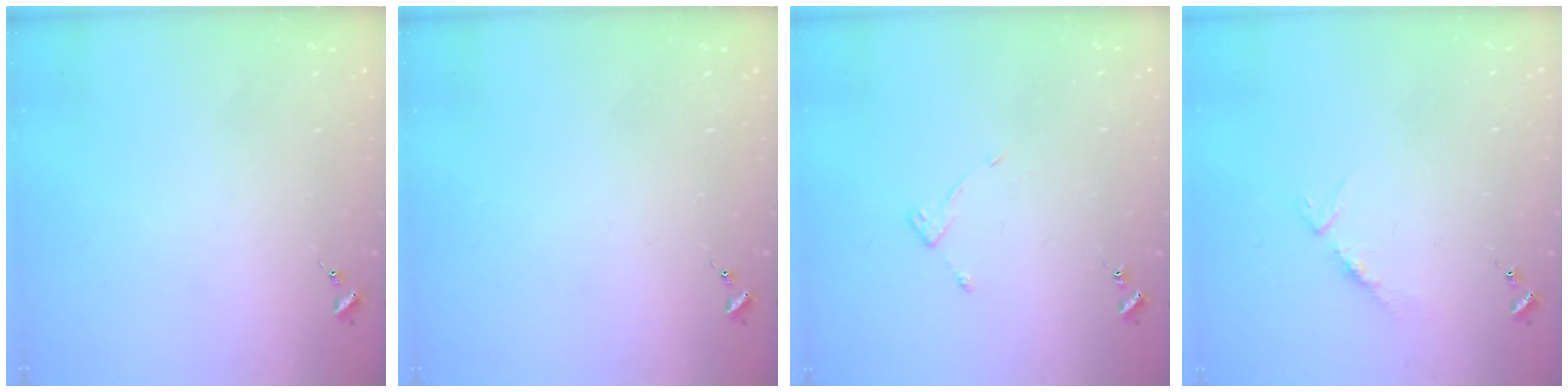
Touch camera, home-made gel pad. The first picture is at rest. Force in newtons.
{"total": 0.0}
{"total": 3.6, "press": 3.6, "slide": 0.5}
{"total": 5.9, "press": 5.9, "slide": 0.5}